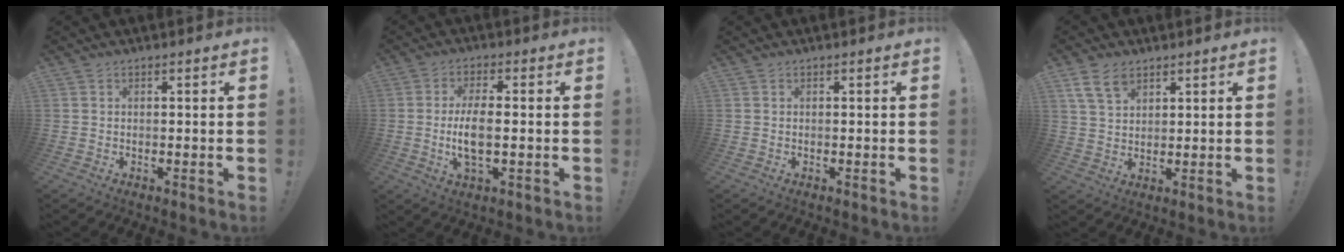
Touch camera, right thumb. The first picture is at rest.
{"total": 8.1, "force": [-0.6, 2.6, 7.6], "torque": [-0.149, -0.008, -0.014]}
{"total": 0.0}
{"total": 7.3, "force": [4.5, 4.2, 3.9], "torque": [-0.073, -0.010, 0.089]}